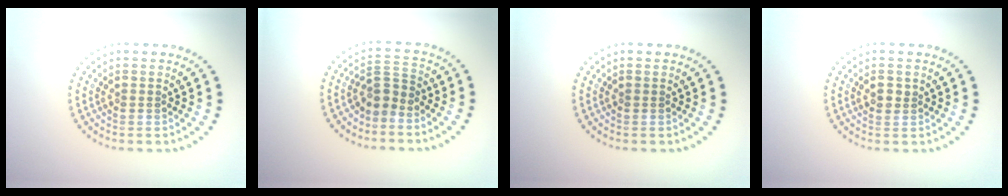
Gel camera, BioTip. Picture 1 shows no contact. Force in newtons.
{"total": 2.3, "press": 1.5, "slide": 1.7}
{"total": 0.0}
{"total": 0.8, "press": 0.8, "slide": 0.2}